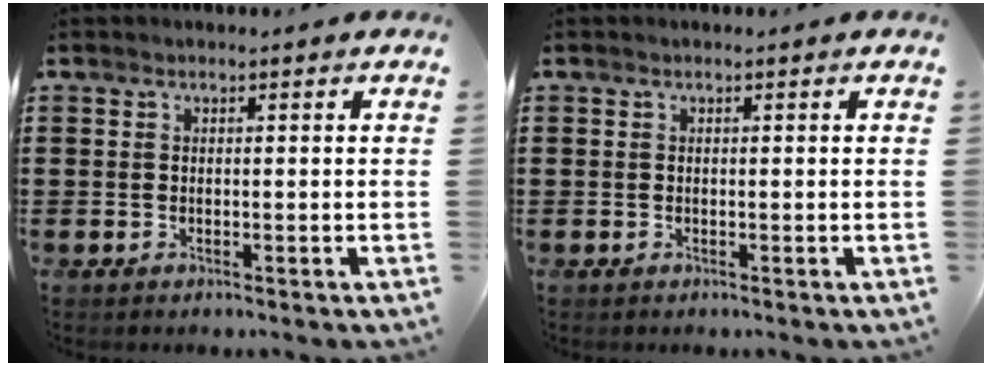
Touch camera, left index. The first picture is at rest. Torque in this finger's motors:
{"motor_torque": [0.00, 0.00, 0.00, 0.00]}